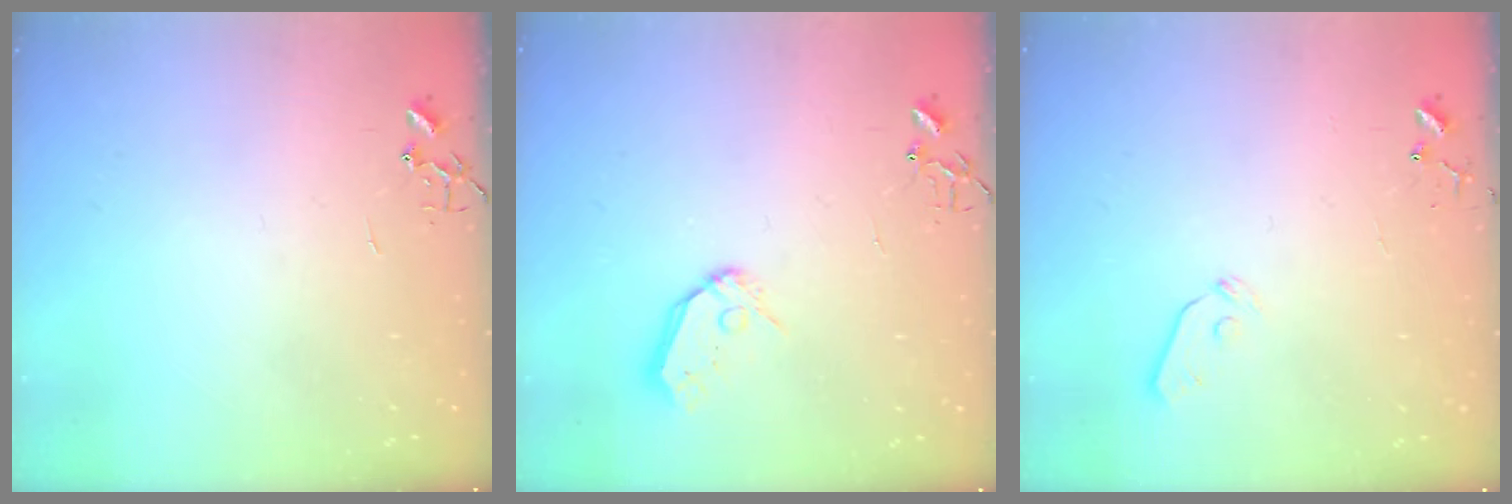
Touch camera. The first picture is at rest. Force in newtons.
{"total": 8.6, "press": 8.6, "slide": 0.7}
{"total": 4.4, "press": 4.3, "slide": 0.6}